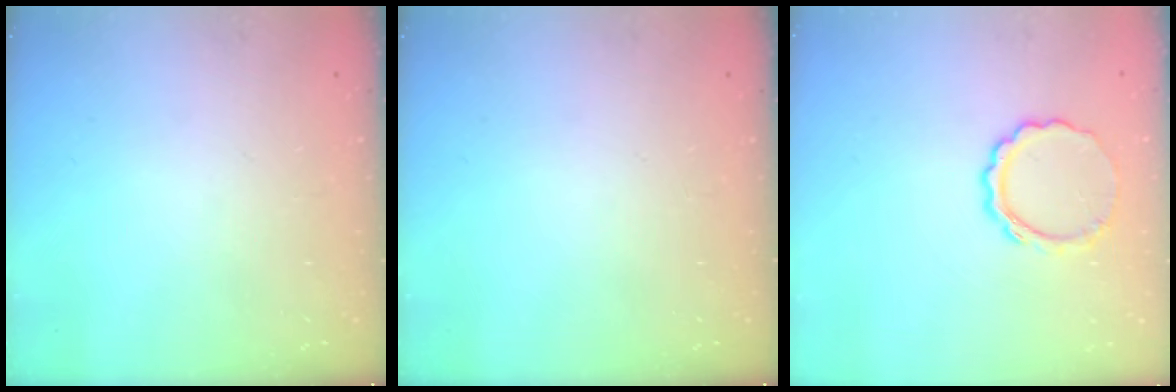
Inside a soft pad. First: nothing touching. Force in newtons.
{"total": 0.0}
{"total": 7.6, "press": 7.6, "slide": 0.7}